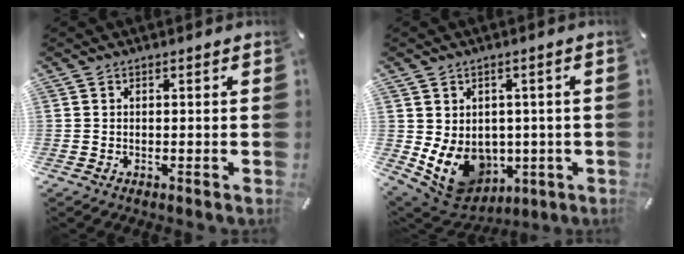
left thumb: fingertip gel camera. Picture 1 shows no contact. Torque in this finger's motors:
{"motor_torque": [0.53, 0.69, 1.29, 0.16, 0.24]}